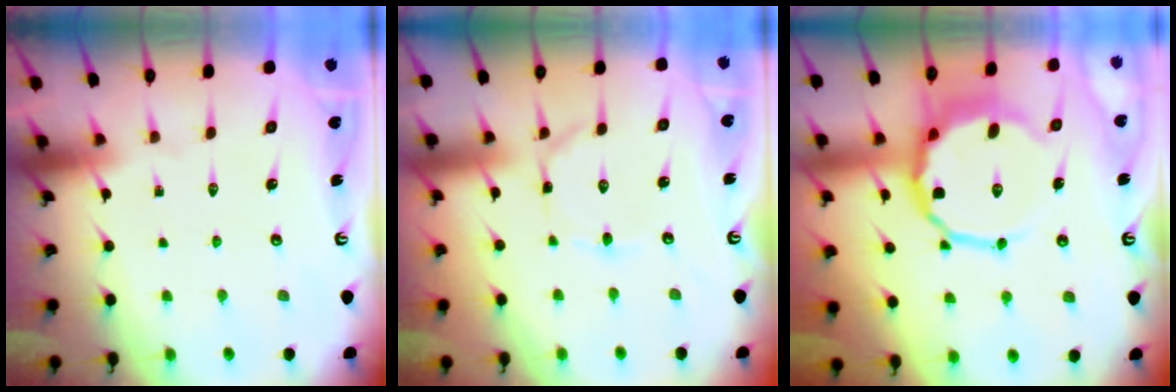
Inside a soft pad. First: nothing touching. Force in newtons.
{"total": 0.9, "press": 0.9, "slide": 0.0}
{"total": 11.2, "press": 10.8, "slide": 3.0}